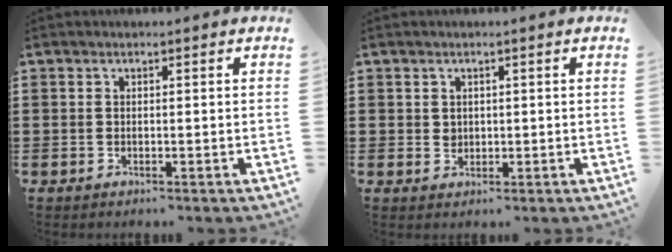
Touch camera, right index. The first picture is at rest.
{"total": 1.4, "force": [0.6, 1.2, 0.3], "torque": [-0.011, 0.005, 0.012]}